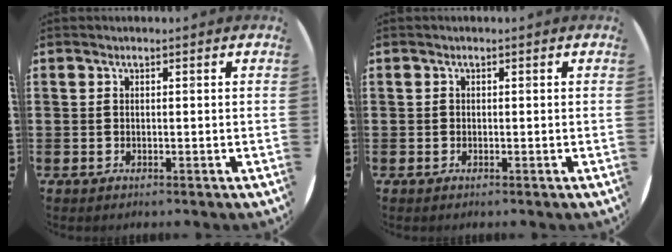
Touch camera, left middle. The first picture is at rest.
{"total": 0.0}